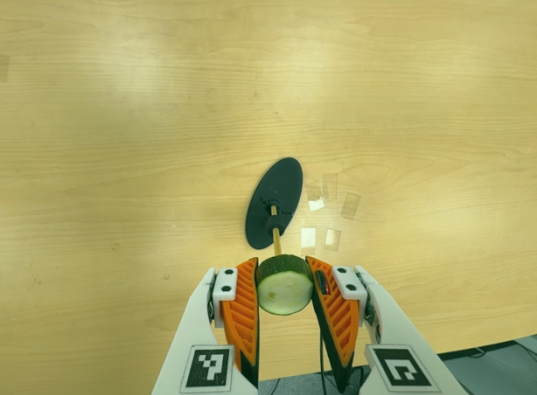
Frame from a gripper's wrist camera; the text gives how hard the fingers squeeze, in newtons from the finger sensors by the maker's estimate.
{"total": 12.1, "left": 11.2, "right": 12.9}